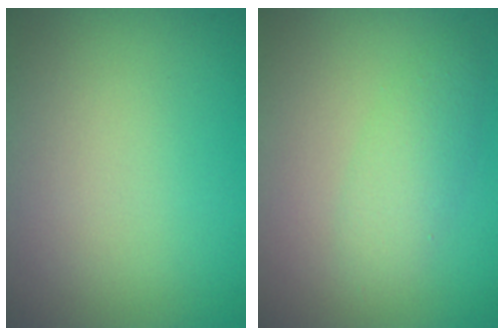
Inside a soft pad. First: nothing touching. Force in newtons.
{"total": 2.2, "press": 2.2, "slide": 0.1}